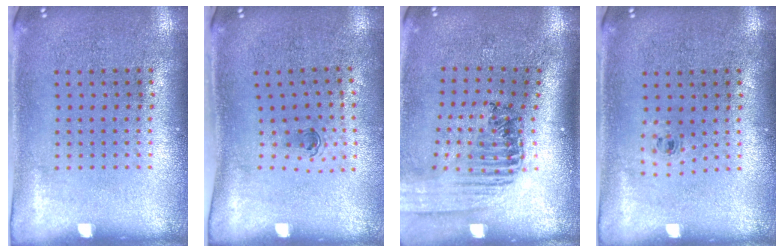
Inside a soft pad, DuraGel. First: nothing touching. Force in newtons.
{"total": 0.6, "press": 0.3, "slide": 0.5}
{"total": 1.5, "press": 1.5, "slide": 0.2}
{"total": 0.5, "press": 0.3, "slide": 0.4}